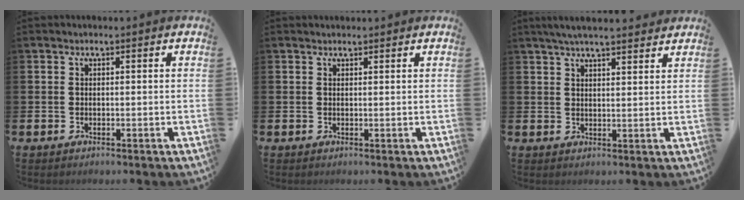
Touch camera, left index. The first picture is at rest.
{"total": 0.7, "force": [0.7, 0.2, 0.0], "torque": [0.012, -0.004, 0.010]}
{"total": 4.4, "force": [4.1, 0.5, 1.6], "torque": [-0.037, -0.010, 0.073]}